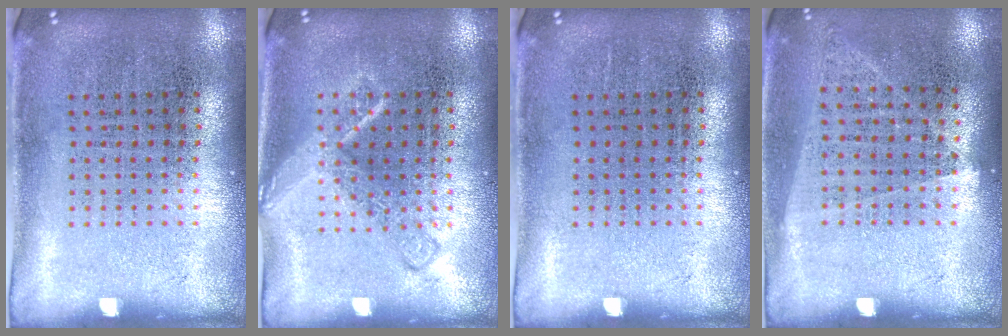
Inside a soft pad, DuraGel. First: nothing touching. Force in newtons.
{"total": 2.0, "press": 2.0, "slide": 0.3}
{"total": 0.0}
{"total": 1.0, "press": 0.9, "slide": 0.5}